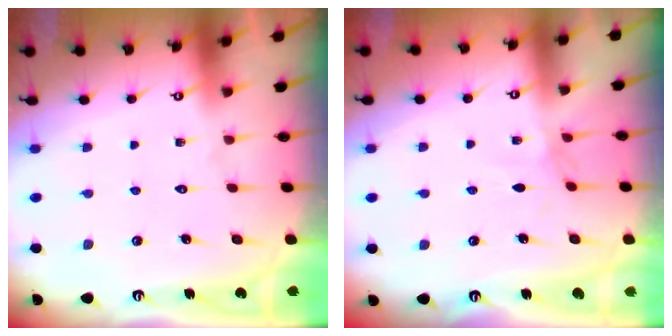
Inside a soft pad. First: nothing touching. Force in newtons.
{"total": 0.9, "press": 0.8, "slide": 0.3}